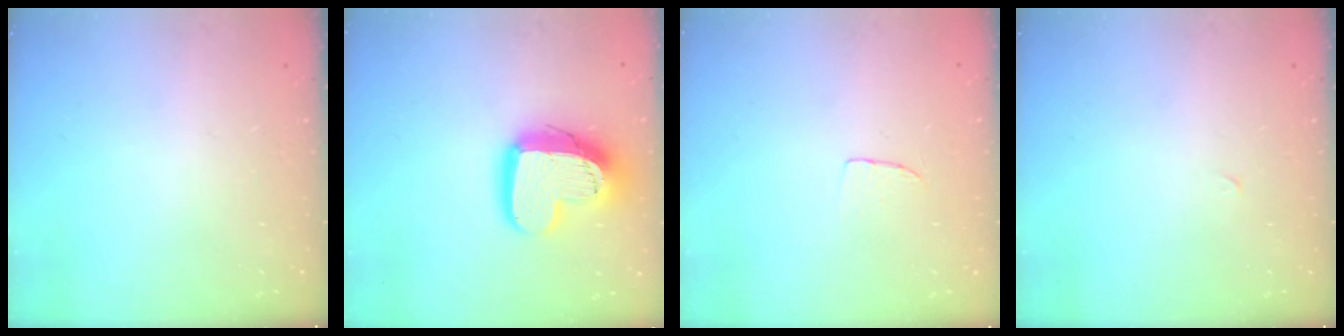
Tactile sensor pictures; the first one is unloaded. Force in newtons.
{"total": 17.0, "press": 17.0, "slide": 1.7}
{"total": 4.1, "press": 4.0, "slide": 0.2}
{"total": 0.0}